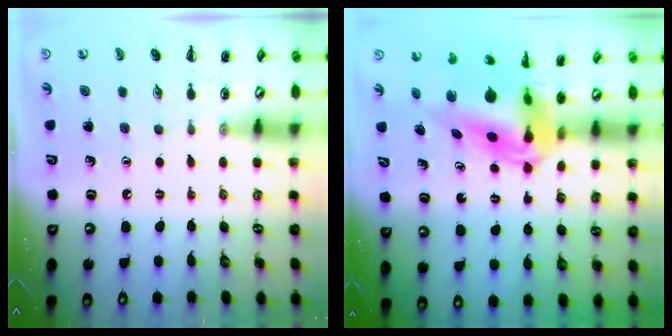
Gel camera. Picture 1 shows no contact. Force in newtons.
{"total": 9.1, "press": 8.7, "slide": 2.6}